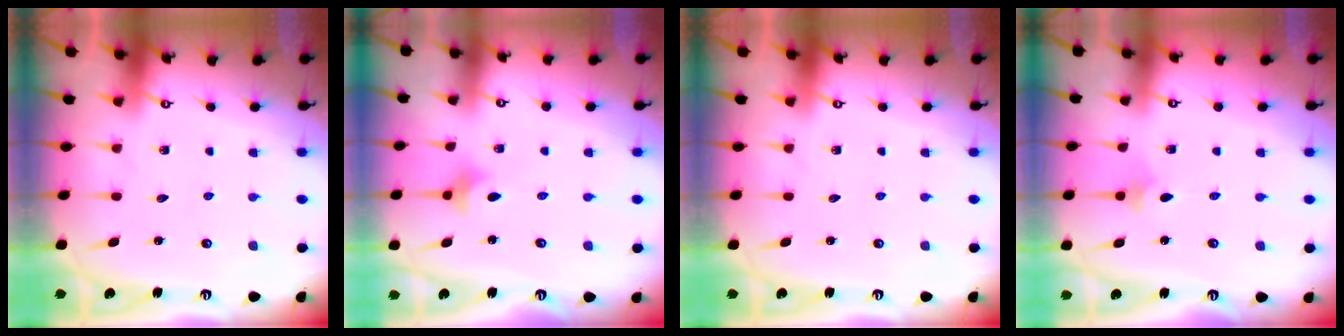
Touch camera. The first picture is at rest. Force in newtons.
{"total": 2.7, "press": 2.6, "slide": 0.7}
{"total": 0.0}
{"total": 3.1, "press": 3.0, "slide": 0.7}